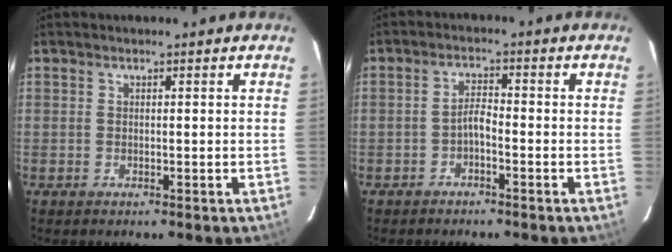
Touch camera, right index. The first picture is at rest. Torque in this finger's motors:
{"motor_torque": [0.44, -0.24, 0.36, 0.07]}